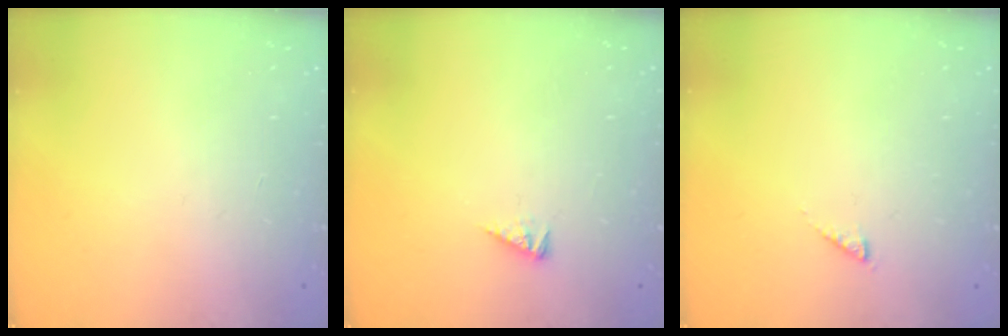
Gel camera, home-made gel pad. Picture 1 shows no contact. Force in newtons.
{"total": 2.9, "press": 2.9, "slide": 0.4}
{"total": 1.1, "press": 1.0, "slide": 0.3}